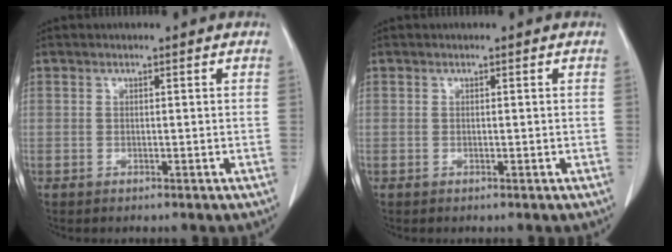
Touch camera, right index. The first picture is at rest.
{"total": 0.0}